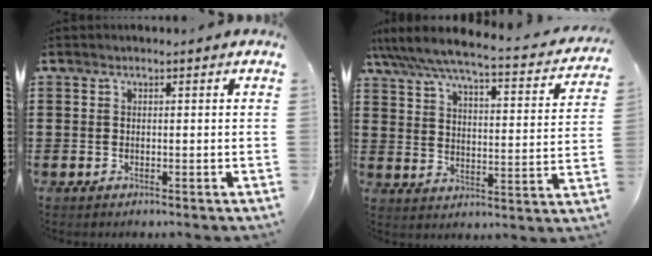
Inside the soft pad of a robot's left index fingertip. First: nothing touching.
{"total": 5.4, "force": [4.6, 0.4, 2.8], "torque": [-0.076, -0.035, 0.071]}